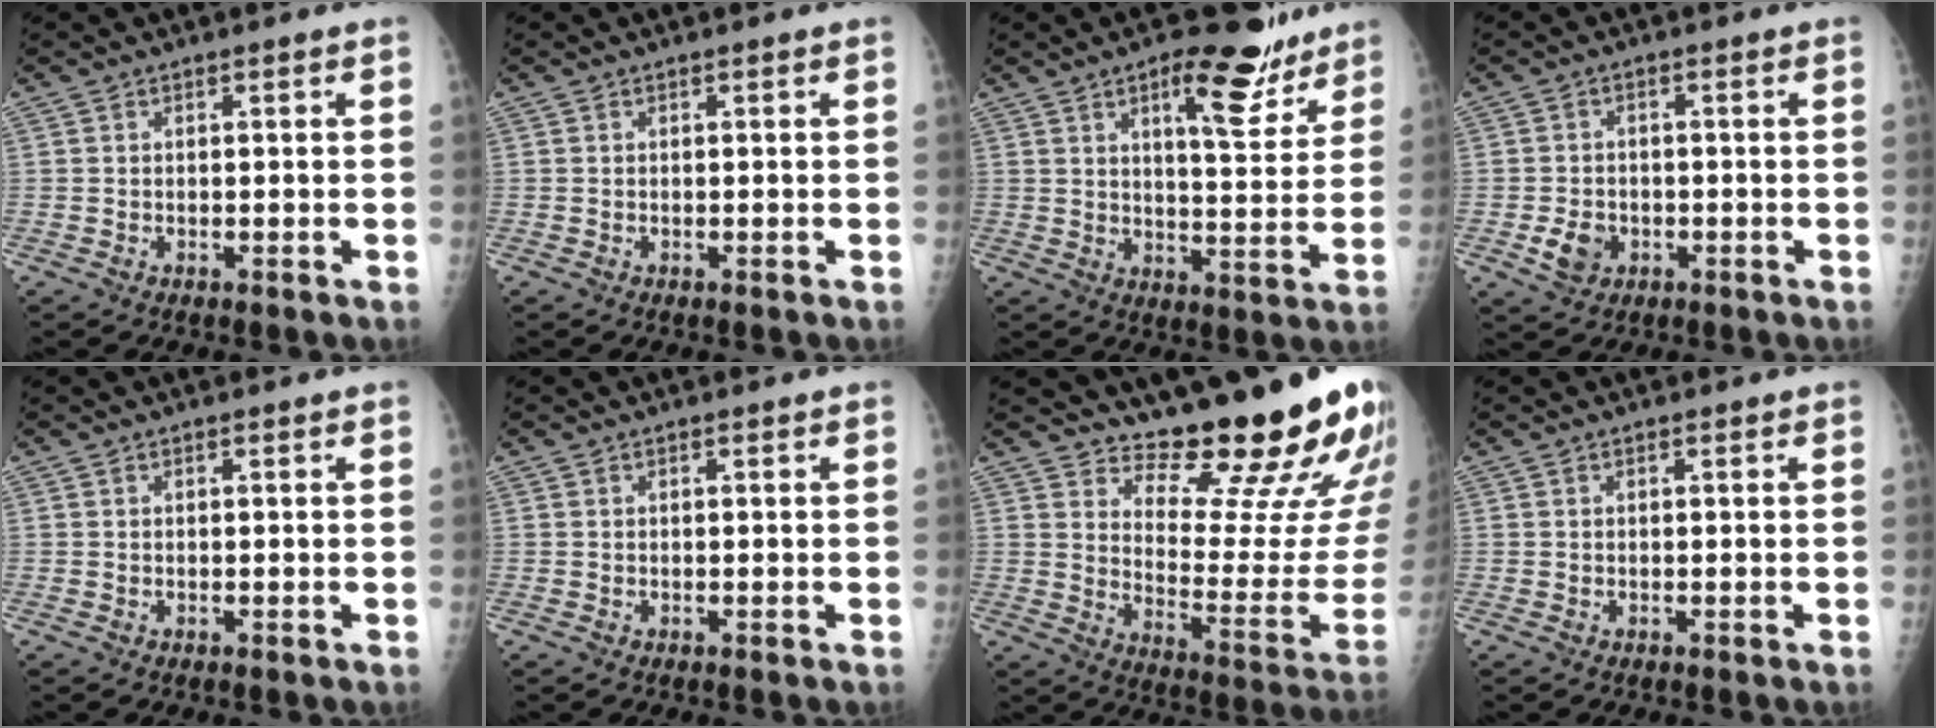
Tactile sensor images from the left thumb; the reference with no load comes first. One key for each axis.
{"total": 0.0}
{"total": 13.3, "fx": 8.1, "fy": 4.9, "fz": 9.3, "tx": -0.094, "ty": -0.042, "tz": 0.114}
{"total": 4.6, "fx": -1.4, "fy": 3.6, "fz": 2.4, "tx": -0.035, "ty": 0.003, "tz": -0.021}
{"total": 0.0}
{"total": 0.0}
{"total": 19.3, "fx": 16.9, "fy": 3.2, "fz": 8.9, "tx": -0.083, "ty": -0.177, "tz": 0.228}
{"total": 0.0}